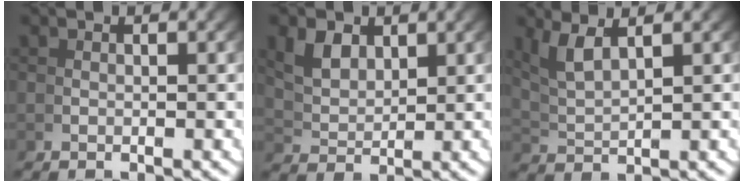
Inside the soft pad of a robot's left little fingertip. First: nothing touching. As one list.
[{"total": 3.1, "force": [1.9, 1.6, 1.7], "torque": [-0.045, -0.009, 0.049]}, {"total": 3.2, "force": [2.2, 0.7, 2.1], "torque": [-0.051, 0.001, 0.050]}]